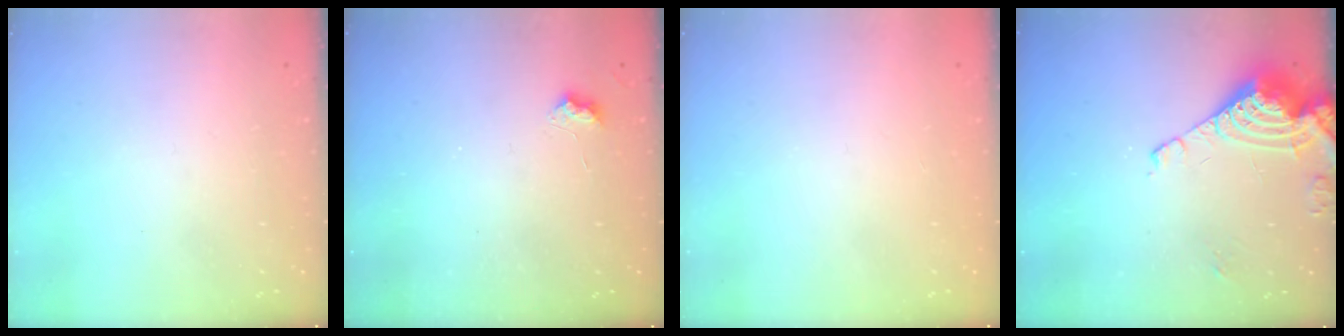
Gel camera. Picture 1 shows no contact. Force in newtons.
{"total": 4.3, "press": 4.3, "slide": 0.6}
{"total": 1.4, "press": 1.2, "slide": 0.8}
{"total": 11.6, "press": 11.5, "slide": 1.3}